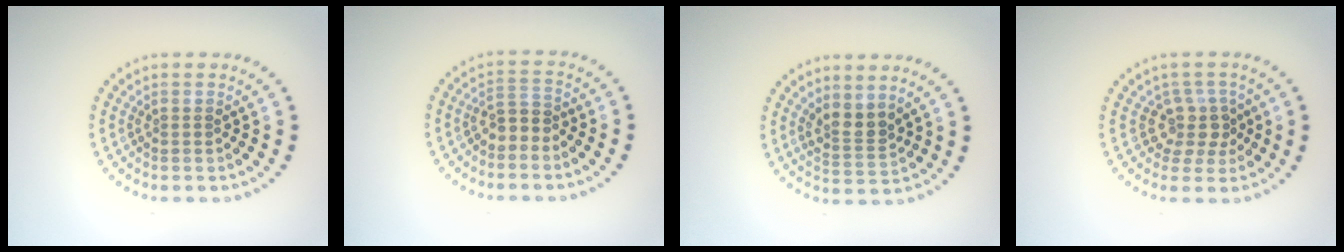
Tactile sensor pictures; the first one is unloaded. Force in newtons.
{"total": 2.0, "press": 1.8, "slide": 0.9}
{"total": 2.5, "press": 2.2, "slide": 1.3}
{"total": 2.8, "press": 2.2, "slide": 1.8}